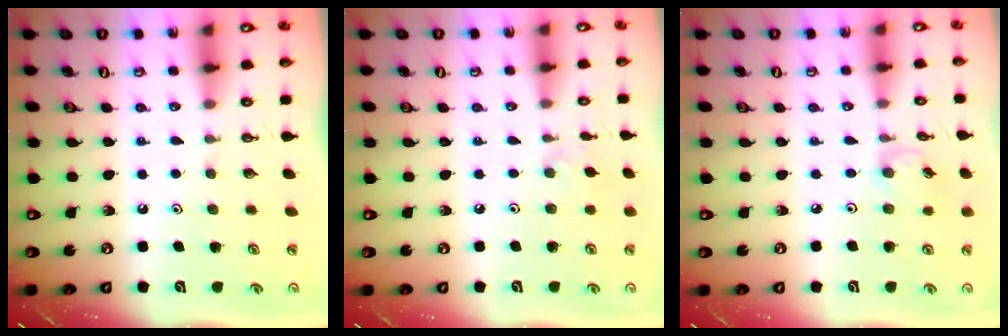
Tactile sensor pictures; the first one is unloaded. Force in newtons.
{"total": 2.1, "press": 2.0, "slide": 0.4}
{"total": 2.8, "press": 2.8, "slide": 0.4}